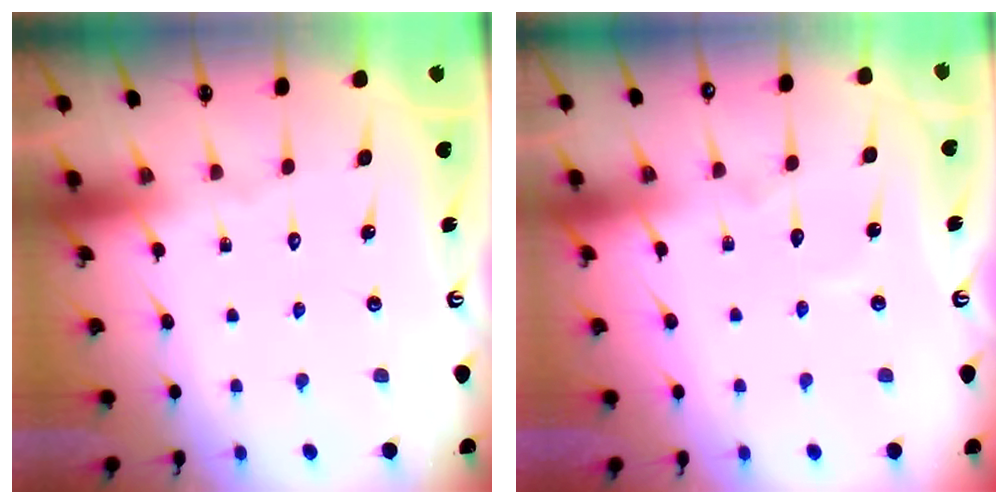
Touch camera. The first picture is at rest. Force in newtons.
{"total": 3.5, "press": 3.5, "slide": 0.2}